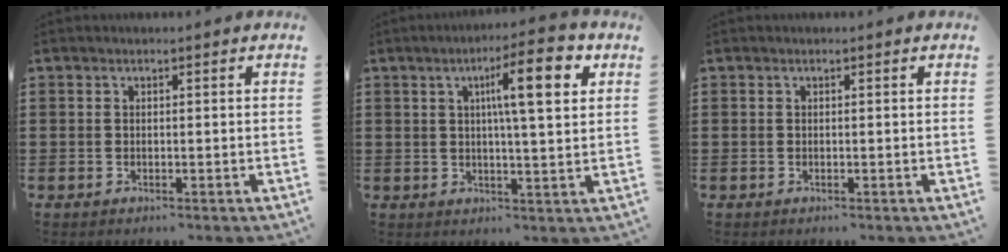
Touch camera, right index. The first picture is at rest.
{"total": 10.2, "force": [3.8, 2.1, 9.3], "torque": [-0.155, 0.000, 0.053]}
{"total": 0.0}